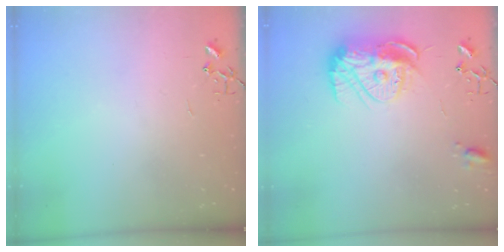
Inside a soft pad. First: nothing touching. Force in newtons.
{"total": 14.9, "press": 14.9, "slide": 1.4}